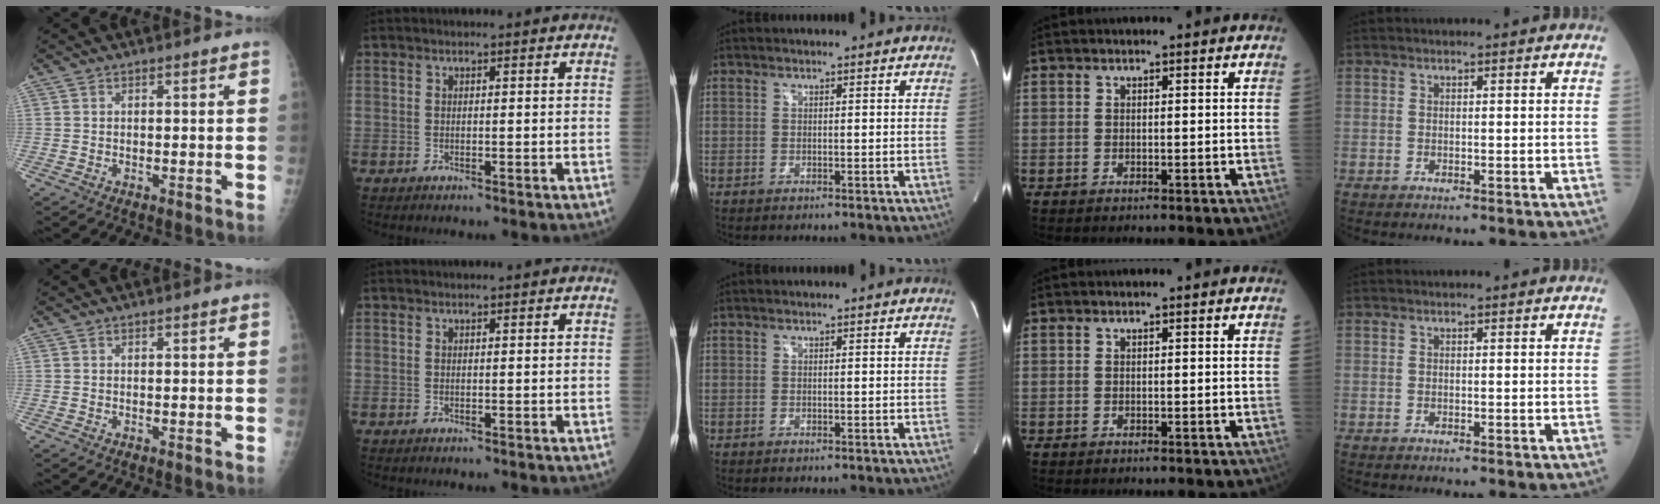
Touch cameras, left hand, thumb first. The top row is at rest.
{}